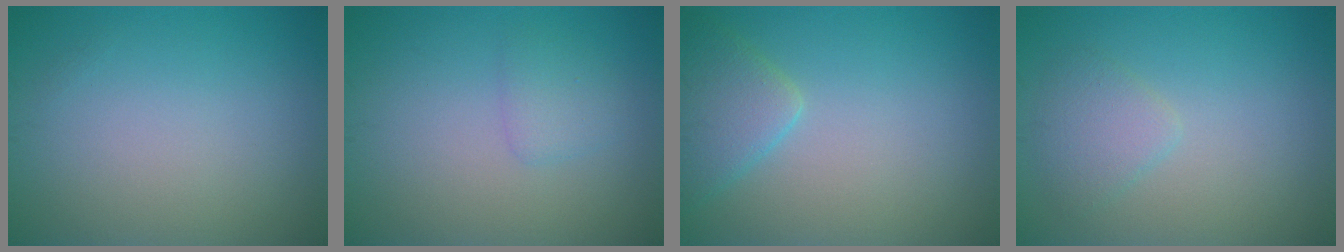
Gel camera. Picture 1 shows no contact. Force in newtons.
{"total": 1.5, "press": 1.4, "slide": 0.1}
{"total": 3.3, "press": 3.3, "slide": 0.3}
{"total": 2.0, "press": 2.0, "slide": 0.2}